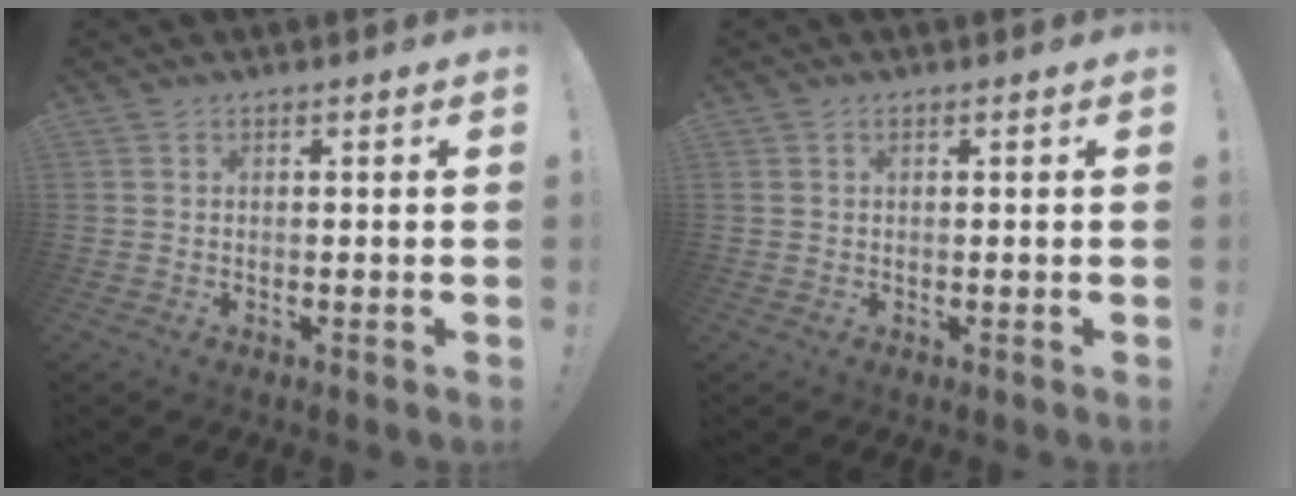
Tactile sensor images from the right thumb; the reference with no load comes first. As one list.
[{"total": 0.7, "force": [0.4, 0.5, 0.4], "torque": [-0.008, 0.003, 0.007]}]